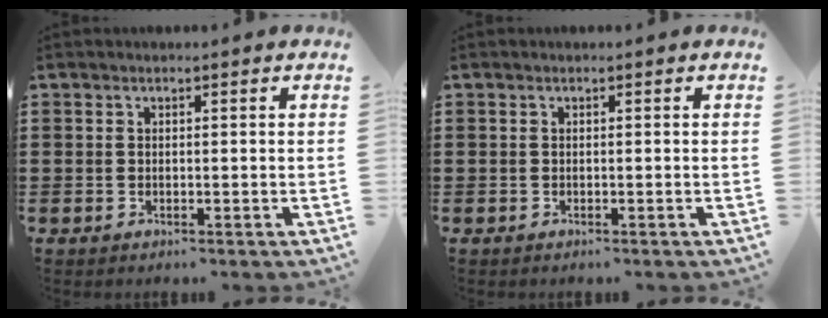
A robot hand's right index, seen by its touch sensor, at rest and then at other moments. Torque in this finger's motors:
{"motor_torque": [0.92, 1.22, 0.00, 0.00]}